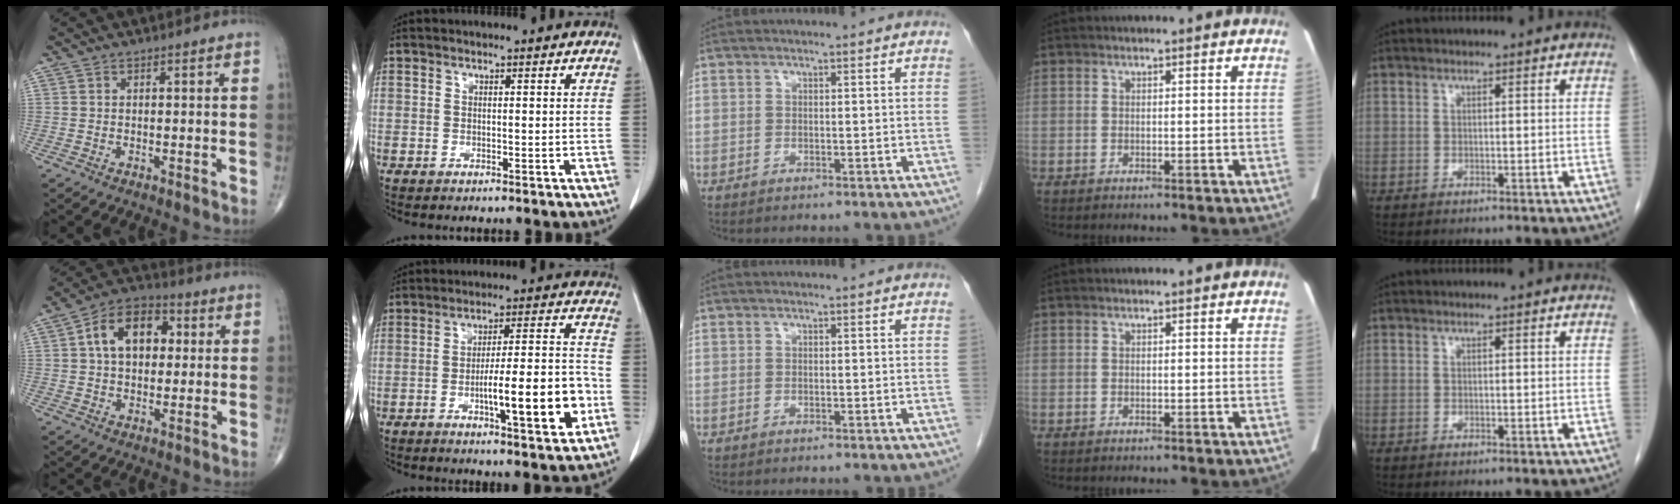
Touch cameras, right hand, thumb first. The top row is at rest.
{"thumb": {"total": 12.4, "force": [2.3, 8.2, 9.0], "torque": [-0.126, 0.021, 0.029]}, "index": {"total": 13.3, "force": [-4.2, 1.5, 12.6], "torque": [-0.193, 0.008, -0.060]}}